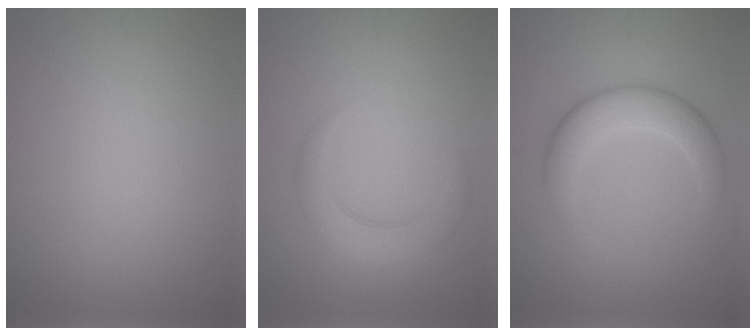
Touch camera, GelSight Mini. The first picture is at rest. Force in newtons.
{"total": 3.5, "press": 3.5, "slide": 0.1}
{"total": 4.8, "press": 4.8, "slide": 0.3}